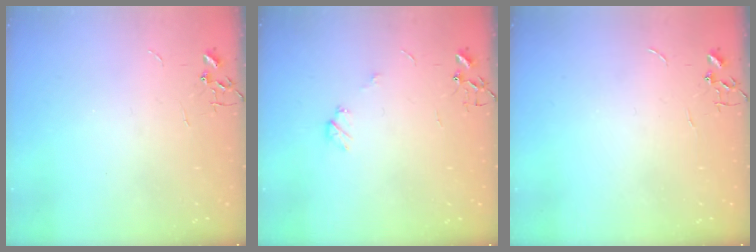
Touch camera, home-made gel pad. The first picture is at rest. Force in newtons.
{"total": 4.9, "press": 4.9, "slide": 0.6}
{"total": 0.0}